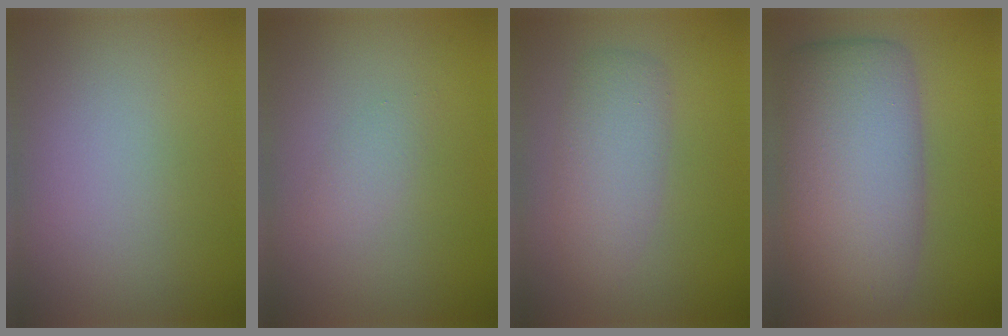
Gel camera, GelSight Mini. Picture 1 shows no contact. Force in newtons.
{"total": 1.1, "press": 1.1, "slide": 0.1}
{"total": 3.4, "press": 3.4, "slide": 0.1}
{"total": 10.1, "press": 10.1, "slide": 0.7}